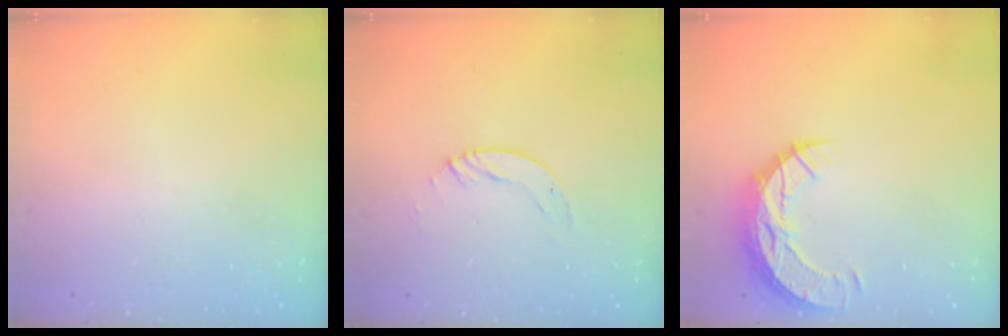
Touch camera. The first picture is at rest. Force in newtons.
{"total": 3.0, "press": 3.0, "slide": 0.2}
{"total": 10.3, "press": 10.2, "slide": 0.8}